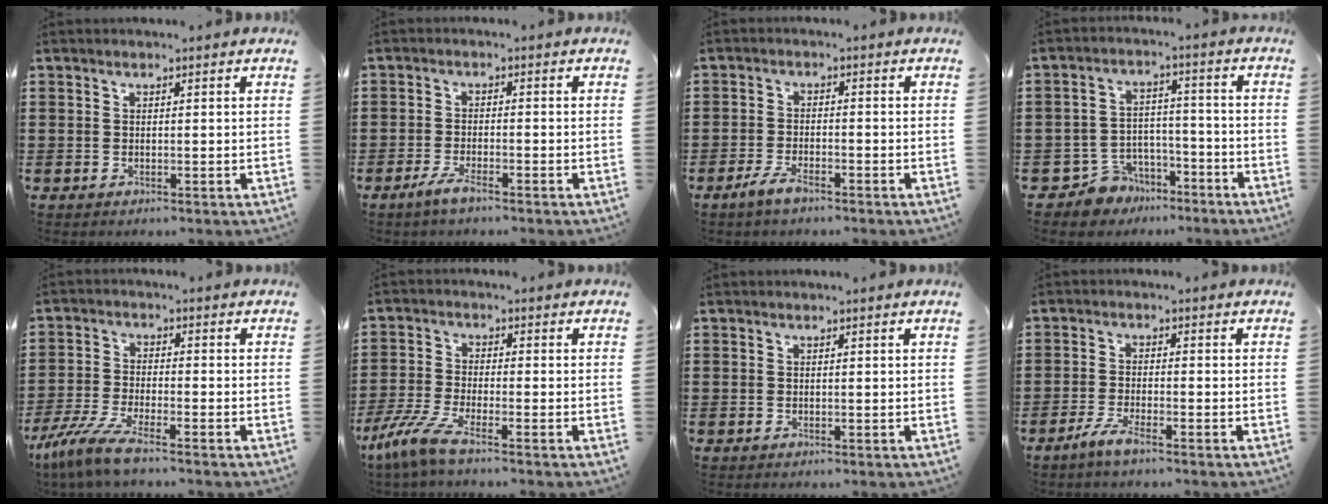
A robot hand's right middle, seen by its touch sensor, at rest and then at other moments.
{"total": 3.1, "force": [-2.1, 0.5, 2.1], "torque": [-0.050, -0.001, -0.044]}
{"total": 3.3, "force": [-2.3, 1.0, 2.1], "torque": [-0.049, 0.001, -0.049]}
{"total": 6.9, "force": [-5.8, 3.5, 0.8], "torque": [-0.043, 0.013, -0.118]}
{"total": 6.4, "force": [-5.2, 0.6, 3.6], "torque": [-0.099, -0.018, -0.108]}
{"total": 5.6, "force": [-4.2, 0.6, 3.7], "torque": [-0.110, -0.023, -0.091]}
{"total": 0.0}
{"total": 3.3, "force": [-2.4, 0.4, 2.3], "torque": [-0.051, -0.002, -0.048]}